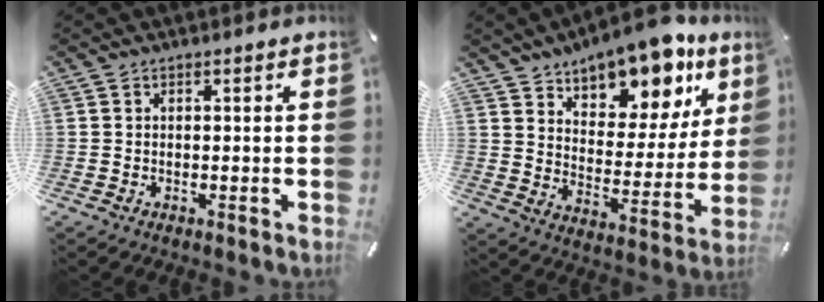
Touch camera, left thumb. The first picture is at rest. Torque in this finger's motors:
{"motor_torque": [0.84, 0.84, 2.08, -0.69, 0.18]}